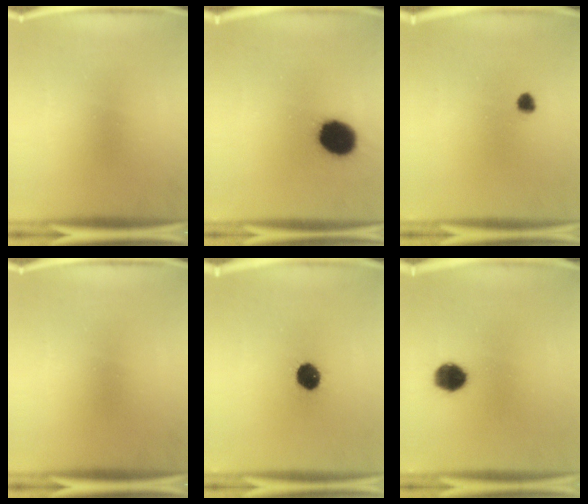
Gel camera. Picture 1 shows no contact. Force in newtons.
{"total": 13.8}
{"total": 1.9}
{"total": 0.0}
{"total": 7.3}
{"total": 6.9}